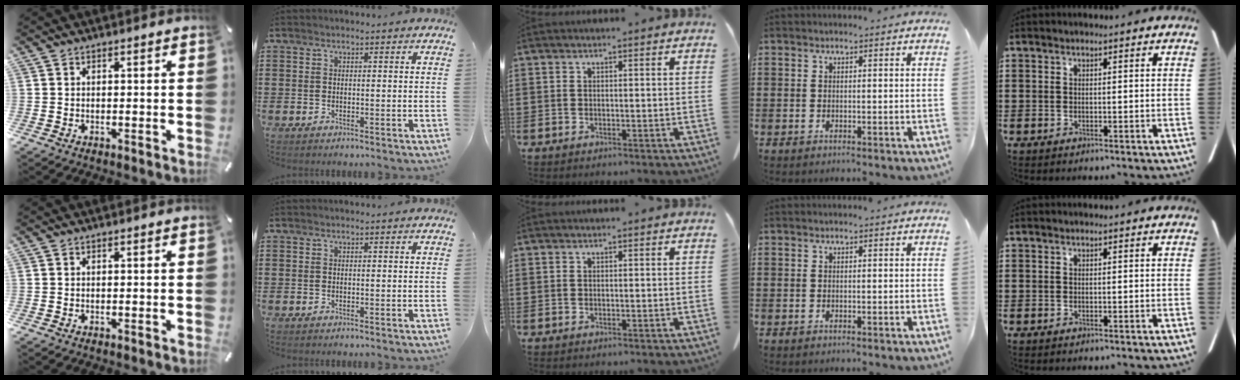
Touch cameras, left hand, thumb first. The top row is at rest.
{}